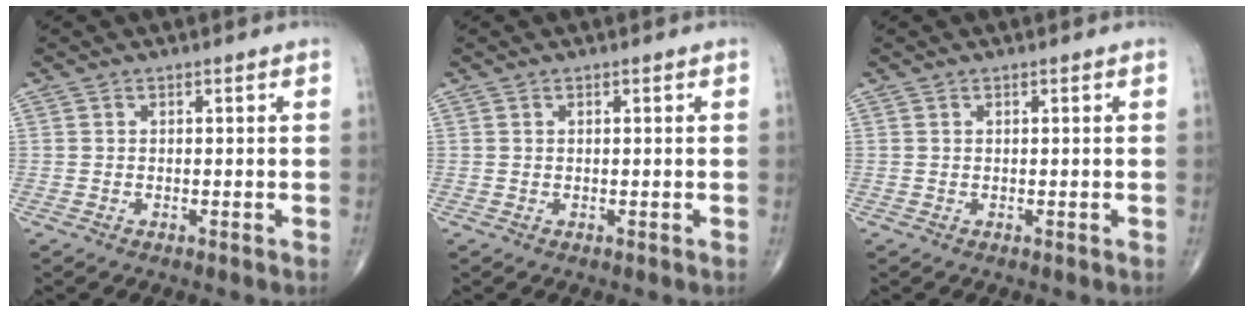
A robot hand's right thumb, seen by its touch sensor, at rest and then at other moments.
{"total": 0.0}
{"total": 0.0}